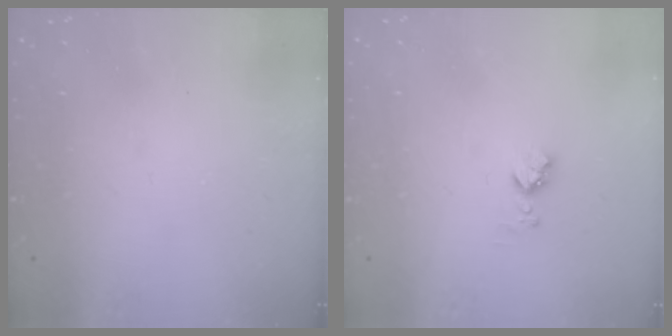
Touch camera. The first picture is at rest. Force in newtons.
{"total": 3.7, "press": 3.7, "slide": 0.6}